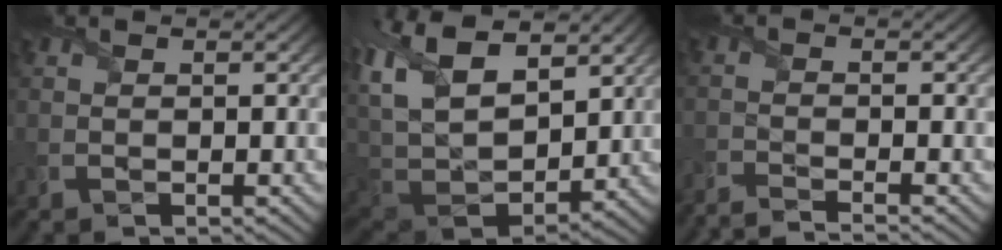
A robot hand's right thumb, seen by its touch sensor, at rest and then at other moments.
{"total": 15.6, "force": [5.8, 9.3, 11.1], "torque": [-0.258, 0.007, 0.110]}
{"total": 3.3, "force": [-3.1, -0.4, 1.1], "torque": [-0.024, -0.004, -0.072]}